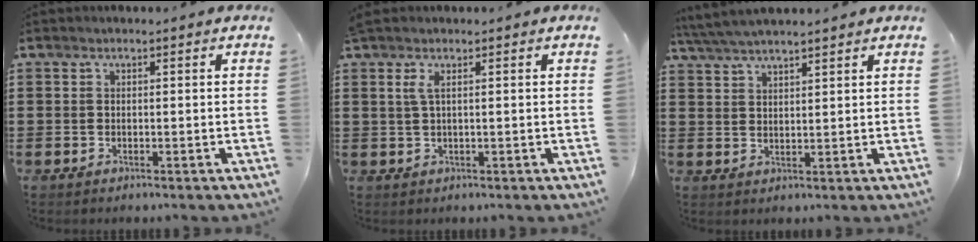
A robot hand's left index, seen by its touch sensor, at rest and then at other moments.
{"total": 1.8, "force": [0.5, 0.0, 1.8], "torque": [-0.045, -0.005, 0.007]}
{"total": 4.0, "force": [3.7, 0.1, 1.4], "torque": [-0.039, -0.006, 0.068]}